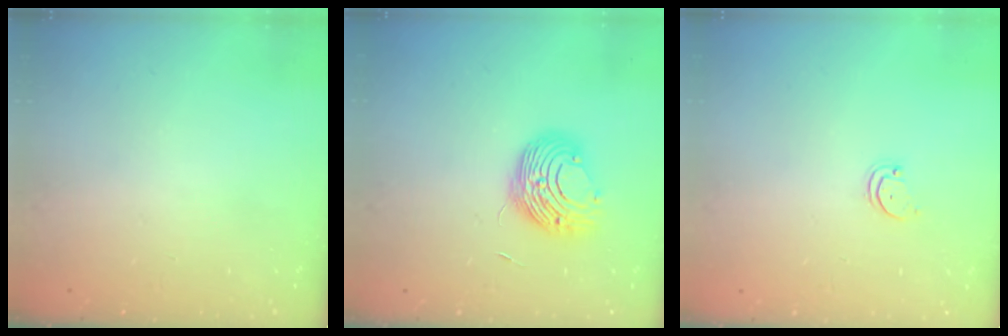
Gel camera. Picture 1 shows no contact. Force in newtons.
{"total": 9.4, "press": 9.4, "slide": 0.3}
{"total": 1.5, "press": 1.5, "slide": 0.1}